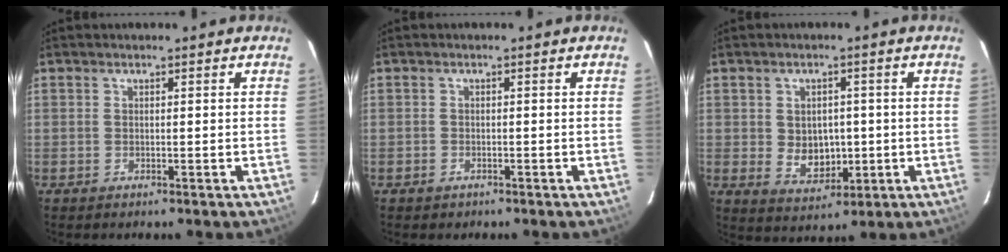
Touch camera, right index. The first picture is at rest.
{"total": 1.2, "force": [-0.8, 1.0, 0.2], "torque": [-0.005, 0.003, -0.008]}
{"total": 6.7, "force": [-0.4, 5.3, 4.0], "torque": [-0.073, -0.005, 0.010]}